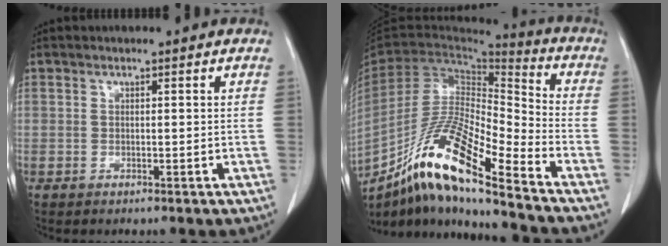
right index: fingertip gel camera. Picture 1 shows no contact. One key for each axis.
{"total": 17.3, "fx": -12.4, "fy": 1.3, "fz": 12.0, "tx": -0.224, "ty": -0.008, "tz": -0.226}